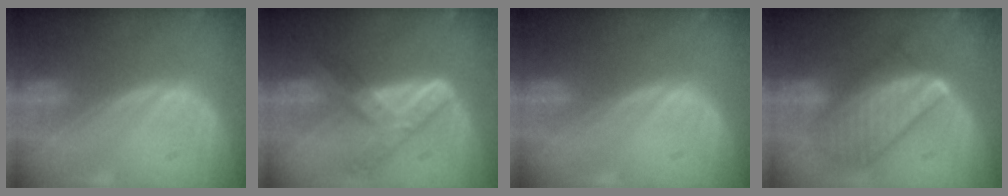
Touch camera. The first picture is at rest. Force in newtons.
{"total": 7.3, "press": 6.2, "slide": 3.9}
{"total": 0.0}
{"total": 10.1, "press": 10.1, "slide": 0.8}